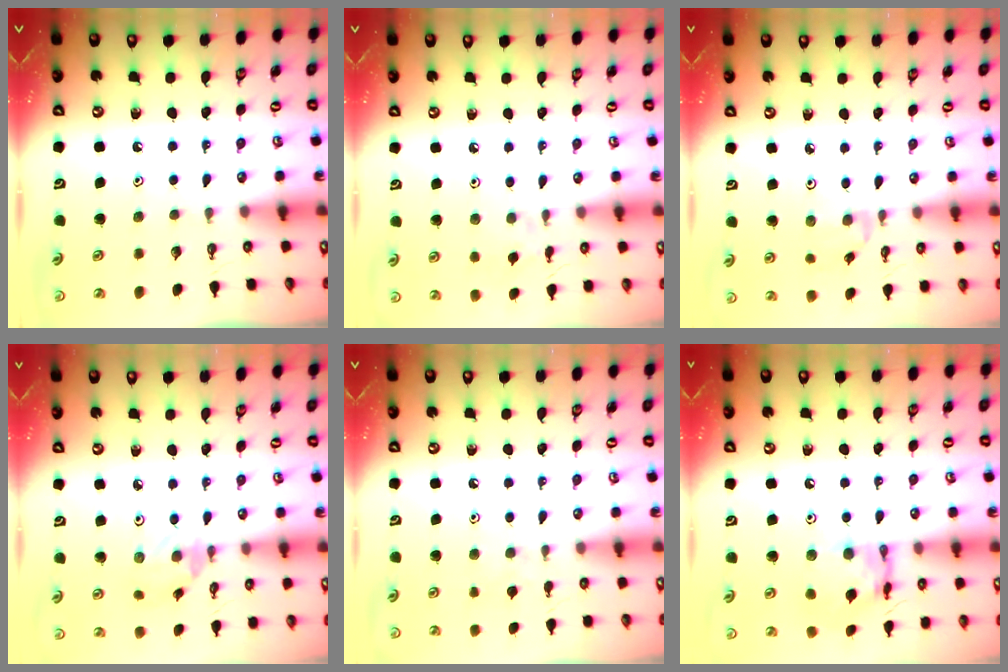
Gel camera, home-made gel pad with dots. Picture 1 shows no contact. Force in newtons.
{"total": 2.1, "press": 2.1, "slide": 0.4}
{"total": 0.7, "press": 0.7, "slide": 0.2}
{"total": 1.8, "press": 1.8, "slide": 0.2}
{"total": 3.7, "press": 3.6, "slide": 0.6}
{"total": 12.8, "press": 12.7, "slide": 1.2}